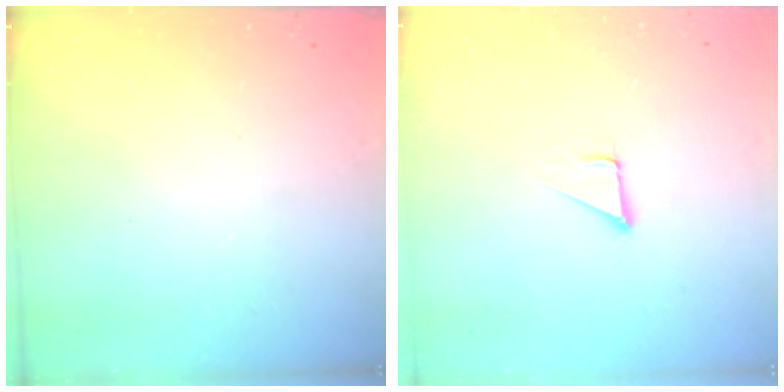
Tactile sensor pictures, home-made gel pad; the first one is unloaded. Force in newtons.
{"total": 1.6, "press": 1.6, "slide": 0.2}